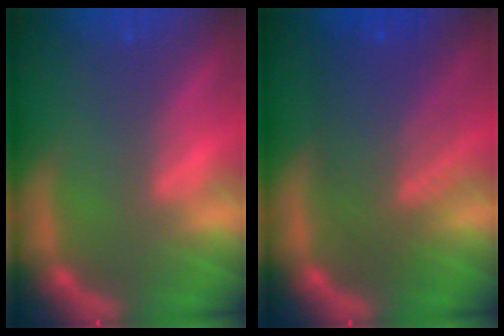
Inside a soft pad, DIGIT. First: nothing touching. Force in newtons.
{"total": 7.6}